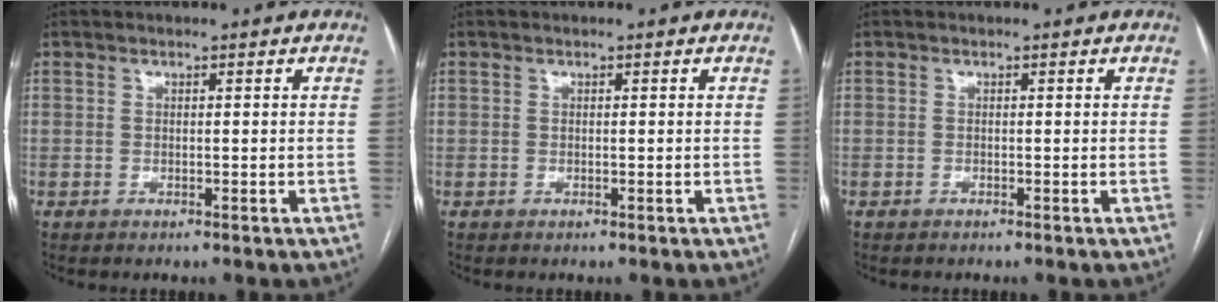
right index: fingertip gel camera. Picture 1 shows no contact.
{"total": 0.0}
{"total": 0.0}